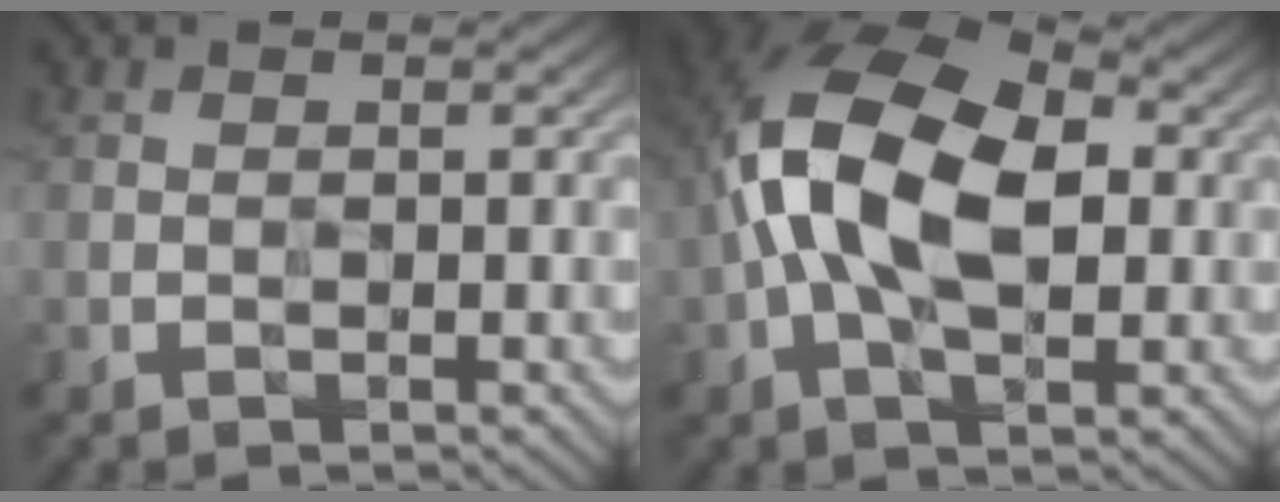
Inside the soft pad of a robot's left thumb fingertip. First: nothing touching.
{"total": 13.3, "force": [0.2, 7.5, 11.0], "torque": [-0.236, 0.025, -0.010]}